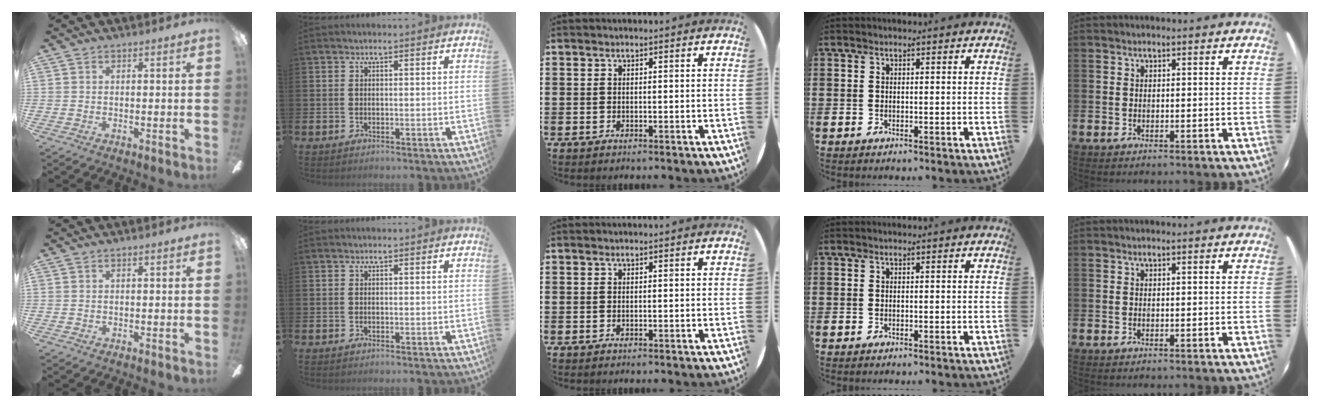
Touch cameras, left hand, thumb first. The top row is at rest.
{}